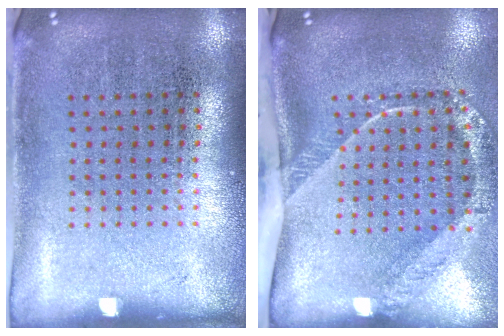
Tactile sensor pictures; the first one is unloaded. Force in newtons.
{"total": 2.6, "press": 1.7, "slide": 2.0}